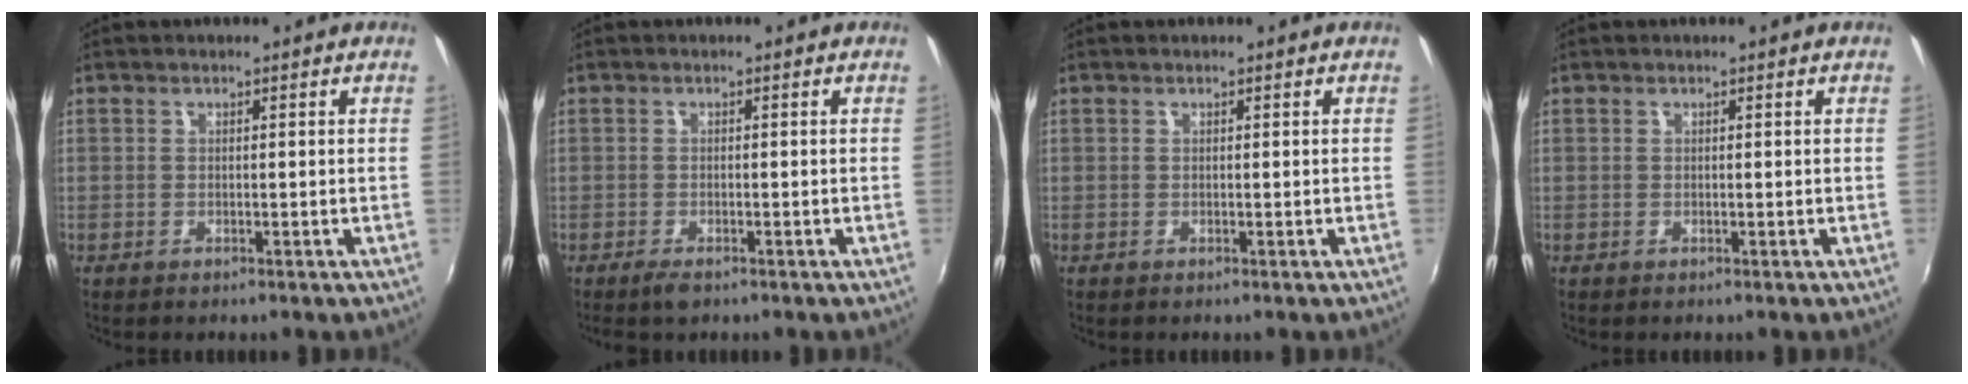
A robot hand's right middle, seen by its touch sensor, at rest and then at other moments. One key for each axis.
{"total": 2.2, "fx": -1.6, "fy": 0.7, "fz": 1.3, "tx": -0.030, "ty": -0.007, "tz": -0.030}
{"total": 0.0}
{"total": 0.0}